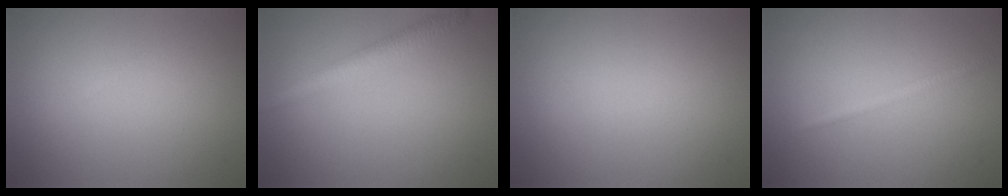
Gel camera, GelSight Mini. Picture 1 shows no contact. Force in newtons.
{"total": 2.9, "press": 2.9, "slide": 0.1}
{"total": 0.0}
{"total": 0.9, "press": 0.9, "slide": 0.1}